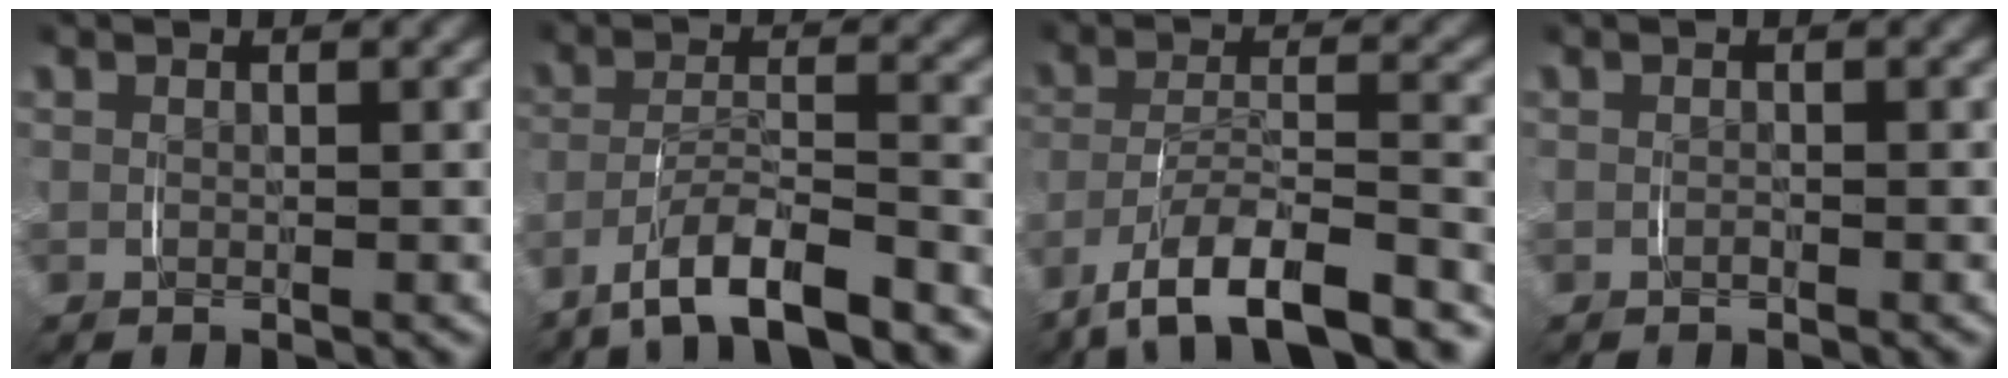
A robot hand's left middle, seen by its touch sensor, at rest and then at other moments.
{"total": 6.2, "force": [-5.1, 1.5, 3.2], "torque": [-0.053, 0.001, -0.095]}
{"total": 9.1, "force": [-7.2, 2.6, 4.9], "torque": [-0.084, -0.010, -0.119]}
{"total": 0.5, "force": [-0.5, 0.2, 0.2], "torque": [-0.004, -0.001, -0.010]}